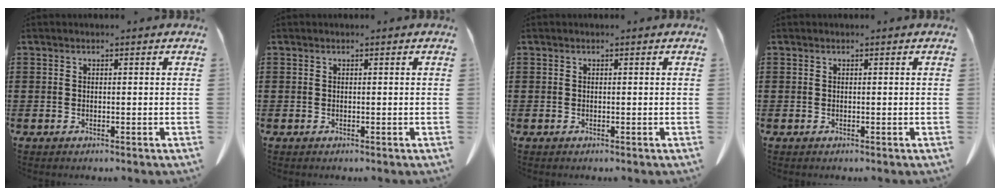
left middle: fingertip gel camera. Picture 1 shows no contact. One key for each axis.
{"total": 0.0}
{"total": 0.0}
{"total": 0.0}